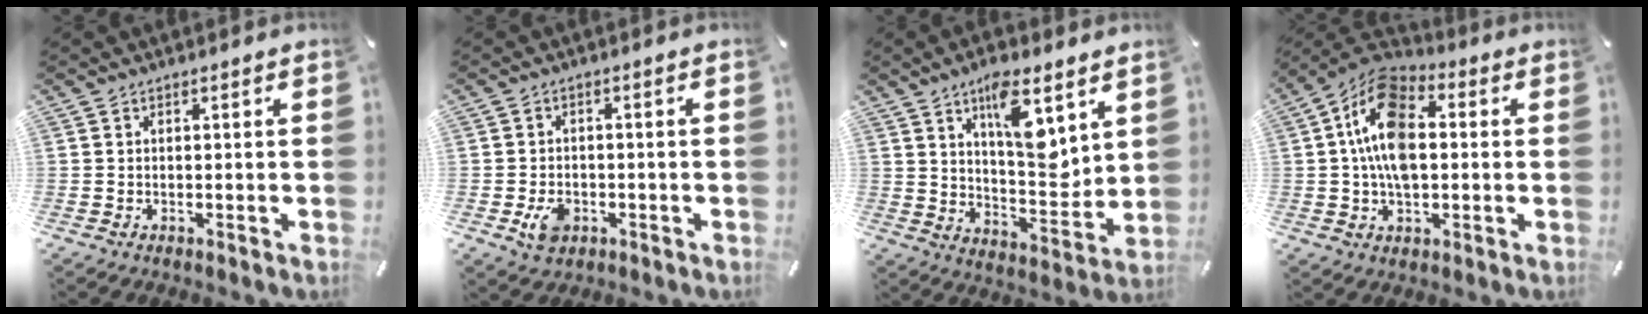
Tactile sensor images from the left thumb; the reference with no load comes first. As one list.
[{"total": 4.9, "force": [-1.7, 3.7, 2.7], "torque": [-0.048, 0.004, -0.032]}, {"total": 13.6, "force": [7.2, 5.6, 10.0], "torque": [-0.139, -0.044, 0.122]}, {"total": 14.6, "force": [0.7, 9.3, 11.3], "torque": [-0.234, 0.002, 0.008]}]